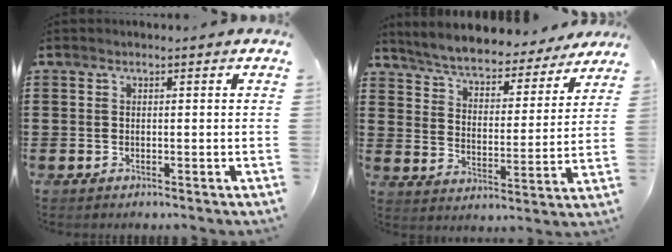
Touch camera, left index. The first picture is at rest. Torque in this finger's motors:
{"motor_torque": [1.07, -1.07, 0.53, 0.08]}